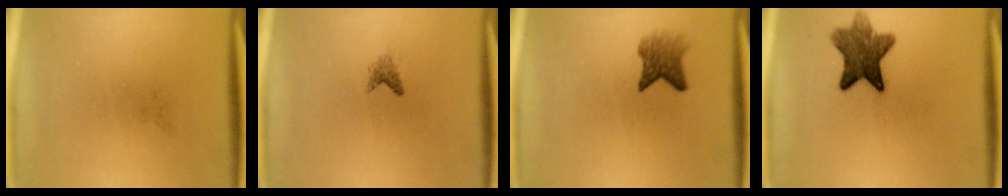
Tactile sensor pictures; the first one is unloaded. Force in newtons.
{"total": 1.0}
{"total": 3.7}
{"total": 8.5}